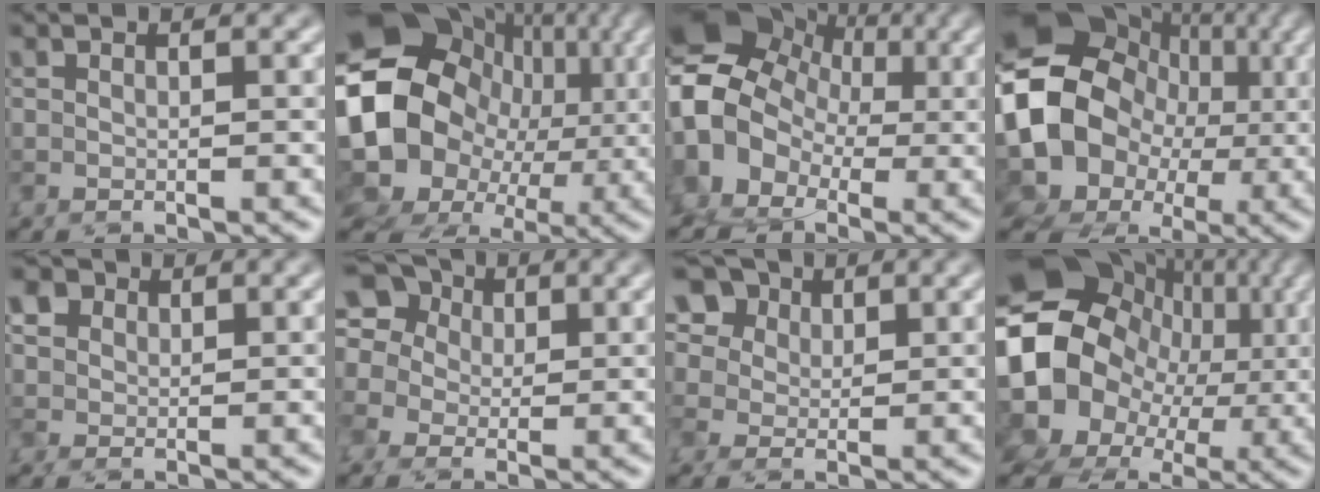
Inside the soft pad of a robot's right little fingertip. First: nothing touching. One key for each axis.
{"total": 19.8, "fx": 2.5, "fy": 17.3, "fz": 9.2, "tx": -0.175, "ty": 0.011, "tz": 0.021}
{"total": 9.7, "fx": 0.9, "fy": 8.2, "fz": 5.0, "tx": -0.089, "ty": 0.005, "tz": -0.004}
{"total": 16.0, "fx": 1.0, "fy": 13.9, "fz": 7.8, "tx": -0.154, "ty": -0.001, "tz": -0.003}
{"total": 4.0, "fx": 1.4, "fy": 3.3, "fz": 1.8, "tx": -0.052, "ty": 0.004, "tz": 0.029}
{"total": 7.9, "fx": 1.3, "fy": 6.8, "fz": 3.8, "tx": -0.092, "ty": 0.027, "tz": -0.009}
{"total": 7.9, "fx": 3.8, "fy": 6.0, "fz": 3.6, "tx": -0.082, "ty": 0.039, "tz": 0.033}
{"total": 17.5, "fx": 1.3, "fy": 15.1, "fz": 8.9, "tx": -0.174, "ty": -0.006, "tz": 0.004}